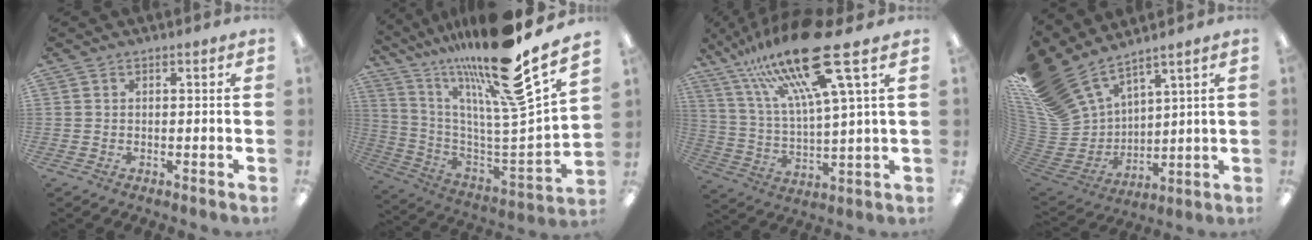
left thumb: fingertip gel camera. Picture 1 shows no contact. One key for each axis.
{"total": 22.3, "fx": 17.6, "fy": 1.0, "fz": 13.7, "tx": -0.208, "ty": -0.140, "tz": 0.266}
{"total": 23.1, "fx": 15.4, "fy": 3.5, "fz": 16.8, "tx": -0.327, "ty": -0.078, "tz": 0.239}
{"total": 16.5, "fx": 12.7, "fy": 8.2, "fz": 6.5, "tx": -0.170, "ty": -0.085, "tz": 0.246}